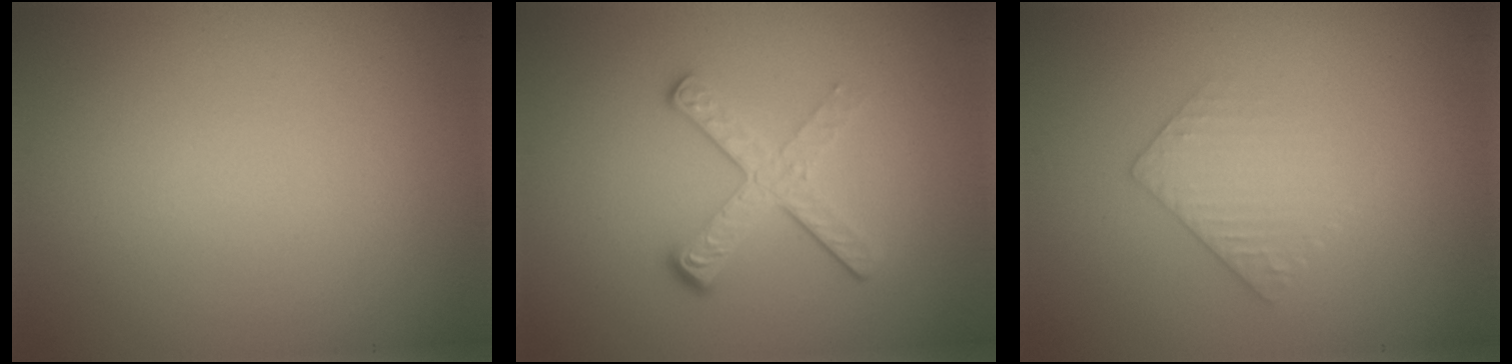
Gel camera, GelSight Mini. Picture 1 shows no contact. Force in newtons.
{"total": 4.0, "press": 2.6, "slide": 3.1}
{"total": 2.2, "press": 2.2, "slide": 0.5}